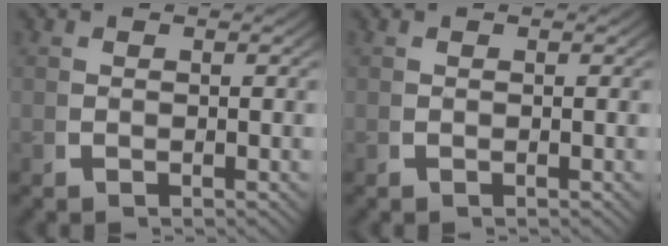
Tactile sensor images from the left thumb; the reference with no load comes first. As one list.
[{"total": 0.0}]